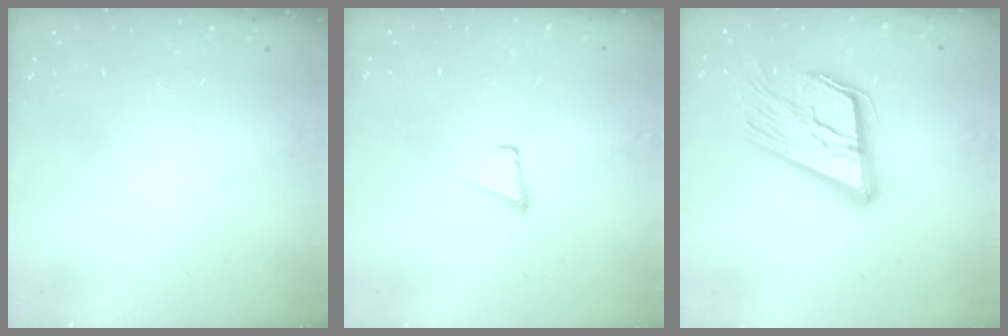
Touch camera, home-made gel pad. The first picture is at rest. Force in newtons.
{"total": 1.6, "press": 1.5, "slide": 0.1}
{"total": 20.2, "press": 20.0, "slide": 2.6}